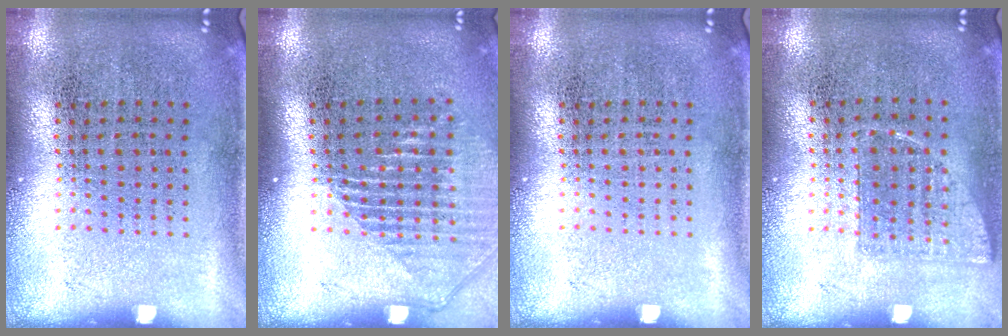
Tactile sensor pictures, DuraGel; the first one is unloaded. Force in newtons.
{"total": 1.3, "press": 1.2, "slide": 0.6}
{"total": 0.0}
{"total": 0.7, "press": 0.7, "slide": 0.3}